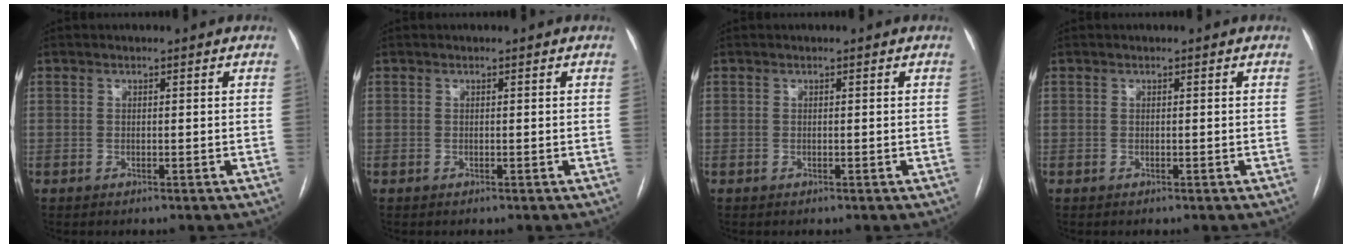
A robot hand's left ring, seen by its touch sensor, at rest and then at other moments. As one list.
[{"total": 0.0}, {"total": 0.0}, {"total": 0.0}]